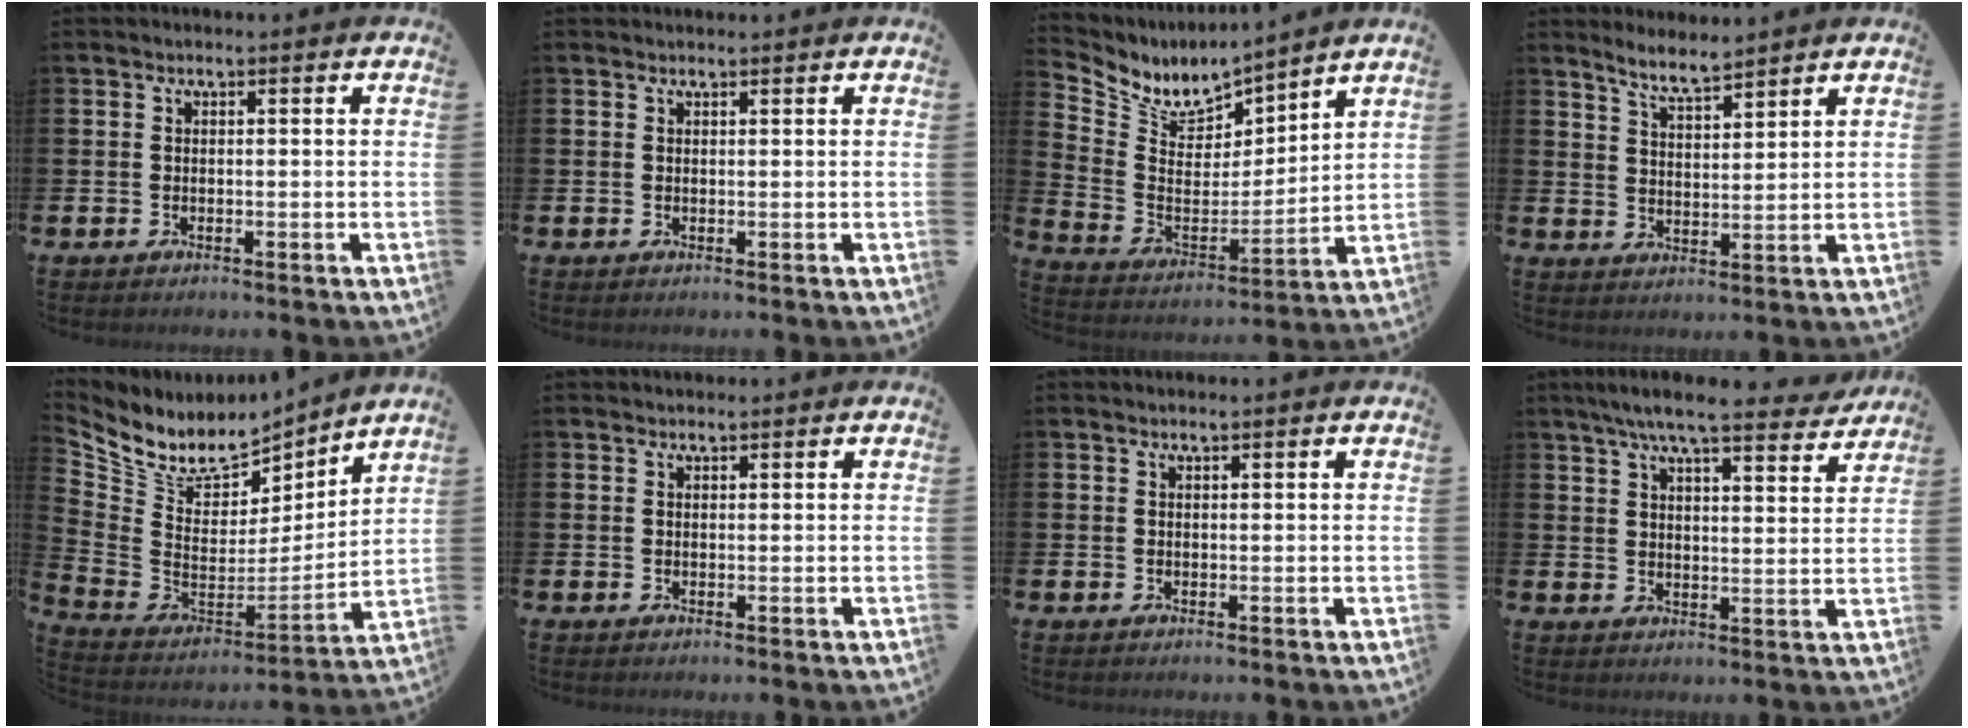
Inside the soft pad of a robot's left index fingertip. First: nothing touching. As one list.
[{"total": 0.7, "force": [0.7, 0.1, 0.0], "torque": [0.014, -0.006, 0.010]}, {"total": 7.0, "force": [6.5, 2.4, 1.0], "torque": [-0.060, -0.051, 0.114]}, {"total": 5.3, "force": [5.1, 0.4, 1.4], "torque": [-0.041, -0.021, 0.092]}, {"total": 8.9, "force": [7.7, 3.9, 1.9], "torque": [-0.087, -0.056, 0.140]}, {"total": 1.1, "force": [1.0, 0.3, 0.0], "torque": [0.013, -0.003, 0.016]}, {"total": 0.8, "force": [0.8, 0.0, 0.3], "torque": [0.009, -0.005, 0.011]}, {"total": 7.7, "force": [7.1, 0.7, 3.0], "torque": [-0.065, -0.039, 0.123]}]